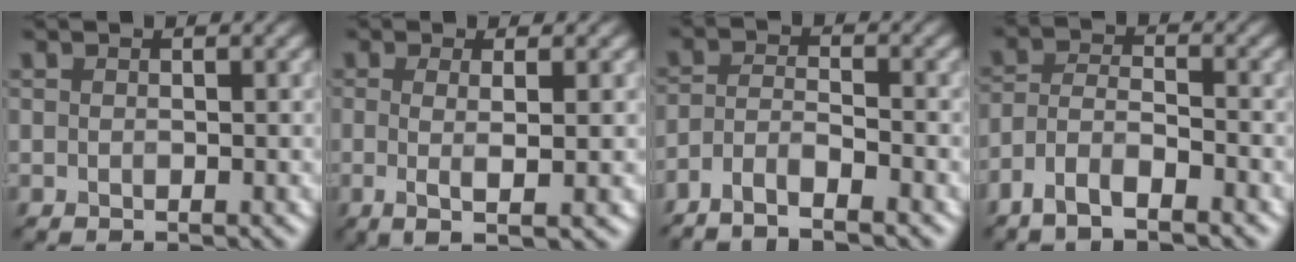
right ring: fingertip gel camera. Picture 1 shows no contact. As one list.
[{"total": 3.6, "force": [-0.1, 0.8, 3.5], "torque": [-0.061, -0.004, -0.003]}, {"total": 3.7, "force": [-3.1, 0.7, 2.0], "torque": [-0.039, 0.000, -0.065]}, {"total": 4.3, "force": [-3.2, 1.2, 2.5], "torque": [-0.049, 0.000, -0.069]}]